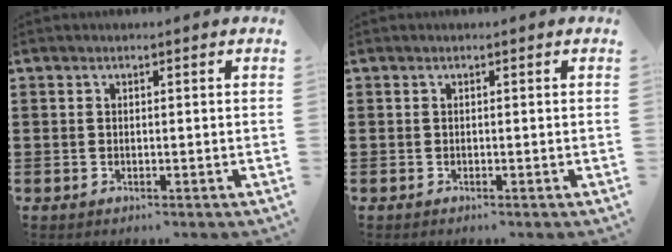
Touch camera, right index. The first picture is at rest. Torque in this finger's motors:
{"motor_torque": [0.22, 0.17, -0.02, -0.01]}